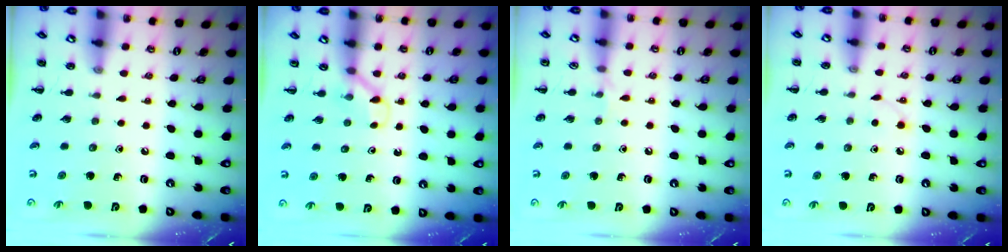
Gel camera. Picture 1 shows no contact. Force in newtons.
{"total": 3.3, "press": 3.1, "slide": 1.1}
{"total": 4.1, "press": 3.9, "slide": 1.5}
{"total": 2.2, "press": 2.0, "slide": 0.8}